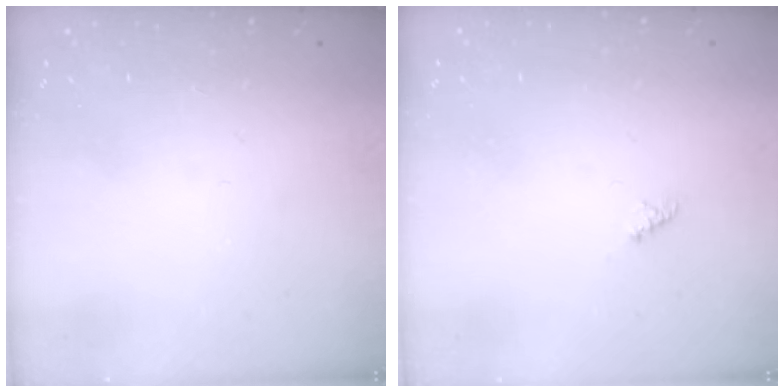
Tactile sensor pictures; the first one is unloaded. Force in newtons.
{"total": 1.1, "press": 1.1, "slide": 0.3}